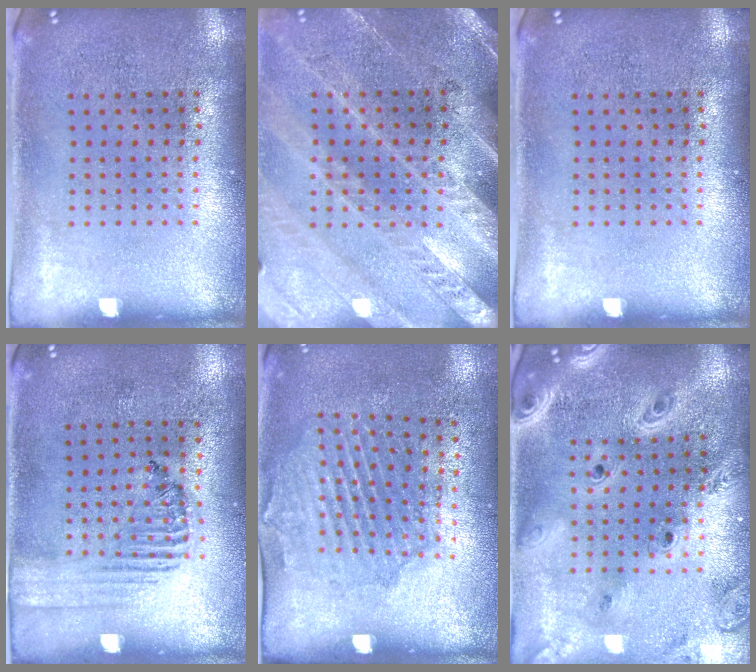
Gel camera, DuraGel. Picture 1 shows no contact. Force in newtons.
{"total": 2.9, "press": 2.6, "slide": 1.1}
{"total": 0.0}
{"total": 1.4, "press": 1.1, "slide": 0.9}
{"total": 1.7, "press": 1.4, "slide": 0.8}
{"total": 3.2, "press": 2.6, "slide": 1.8}